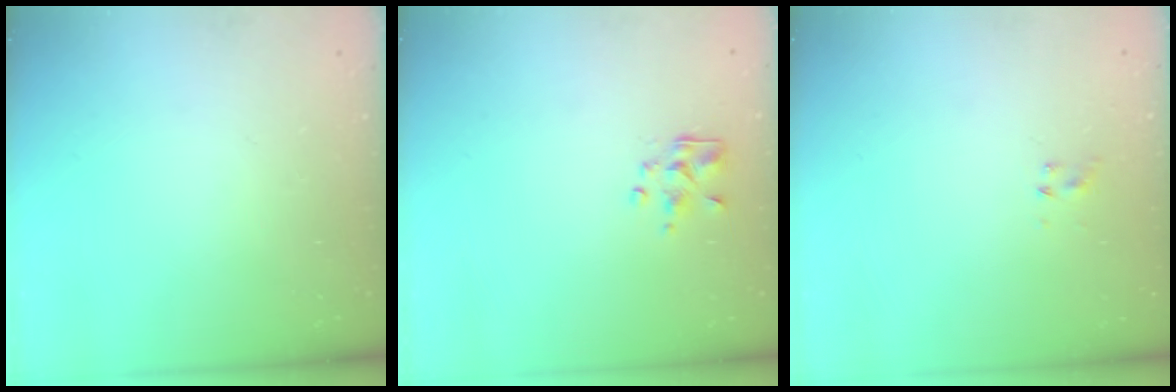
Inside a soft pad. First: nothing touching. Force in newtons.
{"total": 2.5, "press": 2.5, "slide": 0.2}
{"total": 1.0, "press": 0.9, "slide": 0.4}